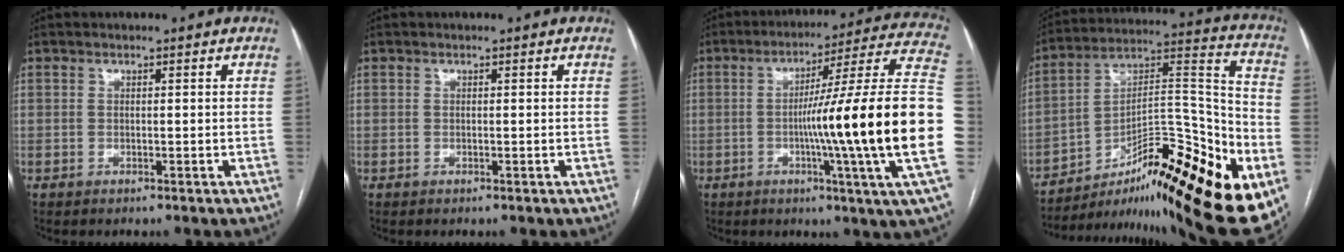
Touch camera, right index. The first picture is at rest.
{"total": 0.0}
{"total": 24.7, "force": [-3.9, -2.4, 24.3], "torque": [-0.284, 0.001, -0.082]}
{"total": 29.6, "force": [-16.4, 5.0, 24.2], "torque": [-0.313, 0.017, -0.252]}